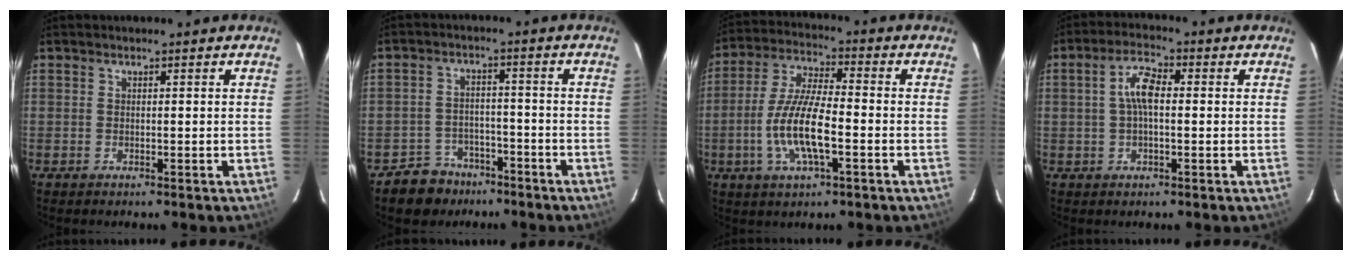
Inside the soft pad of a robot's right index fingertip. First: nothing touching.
{"total": 7.4, "force": [-5.4, 4.9, 0.8], "torque": [-0.034, 0.024, -0.077]}
{"total": 11.9, "force": [-3.5, 3.1, 10.9], "torque": [-0.226, -0.003, -0.069]}
{"total": 5.3, "force": [0.2, 2.2, 4.8], "torque": [-0.097, 0.015, 0.001]}